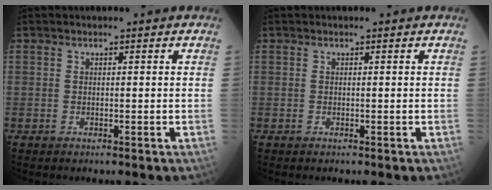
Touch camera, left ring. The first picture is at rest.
{"total": 0.0}